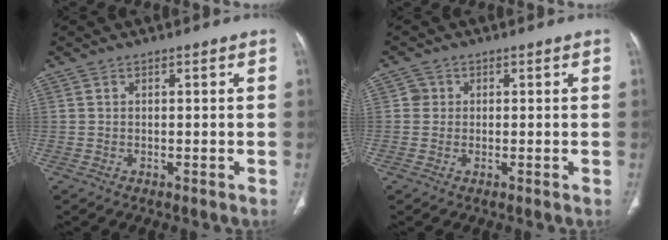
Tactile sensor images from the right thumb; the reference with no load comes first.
{"total": 1.8, "force": [0.3, 1.7, 0.3], "torque": [0.005, 0.003, 0.001]}